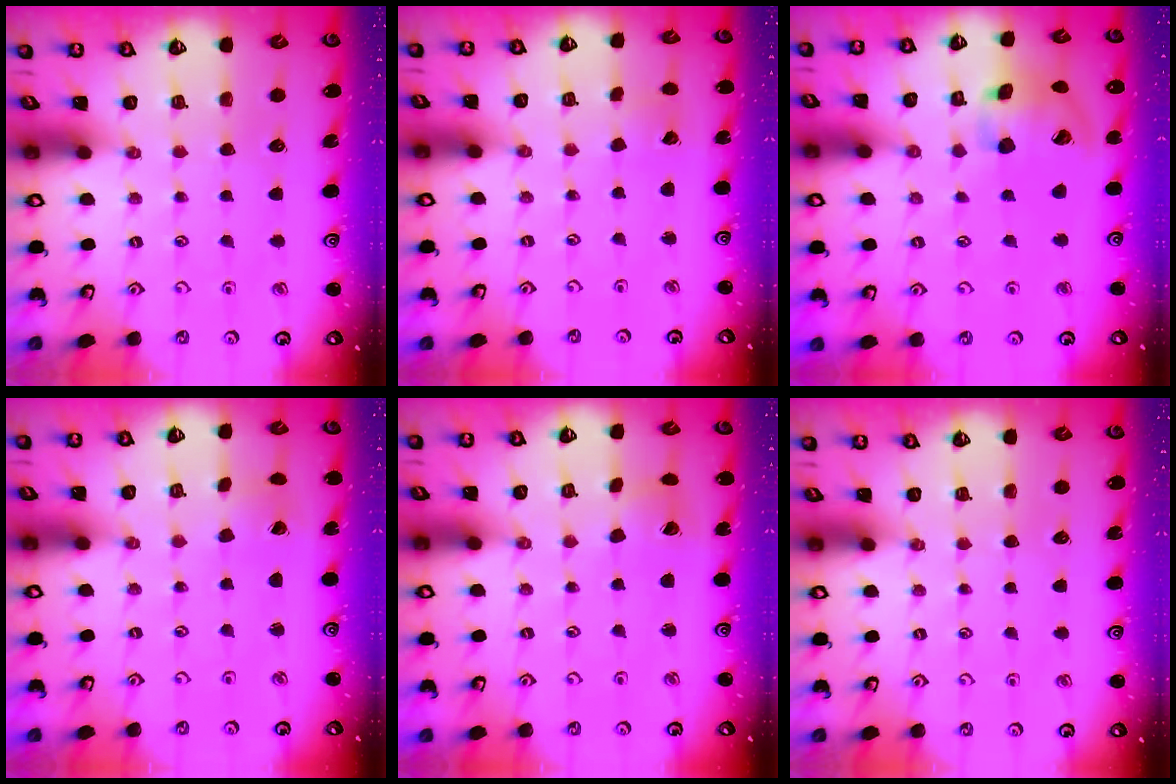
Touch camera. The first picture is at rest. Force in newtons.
{"total": 2.8, "press": 2.8, "slide": 0.3}
{"total": 15.2, "press": 15.0, "slide": 2.4}
{"total": 0.0}
{"total": 4.8, "press": 4.8, "slide": 0.5}
{"total": 0.0}